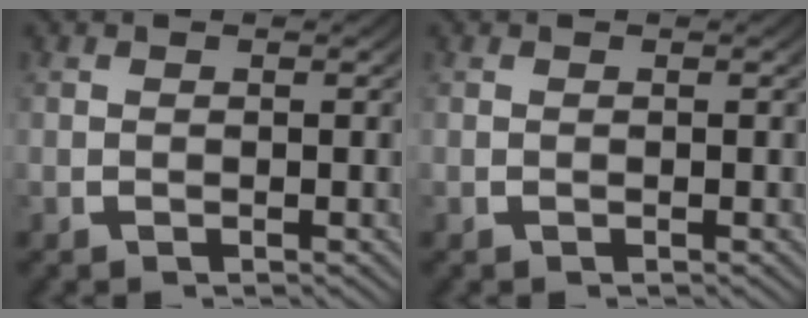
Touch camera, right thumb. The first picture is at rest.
{"total": 0.0}